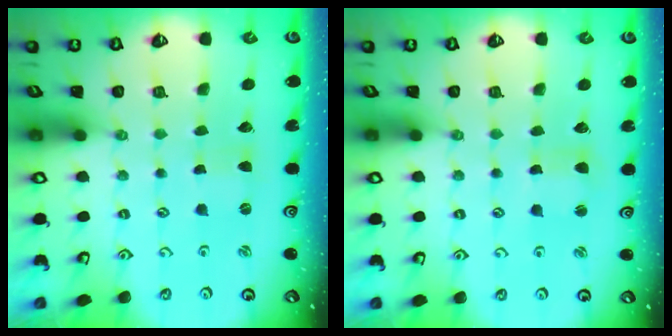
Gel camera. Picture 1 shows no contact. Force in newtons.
{"total": 1.7, "press": 1.7, "slide": 0.4}